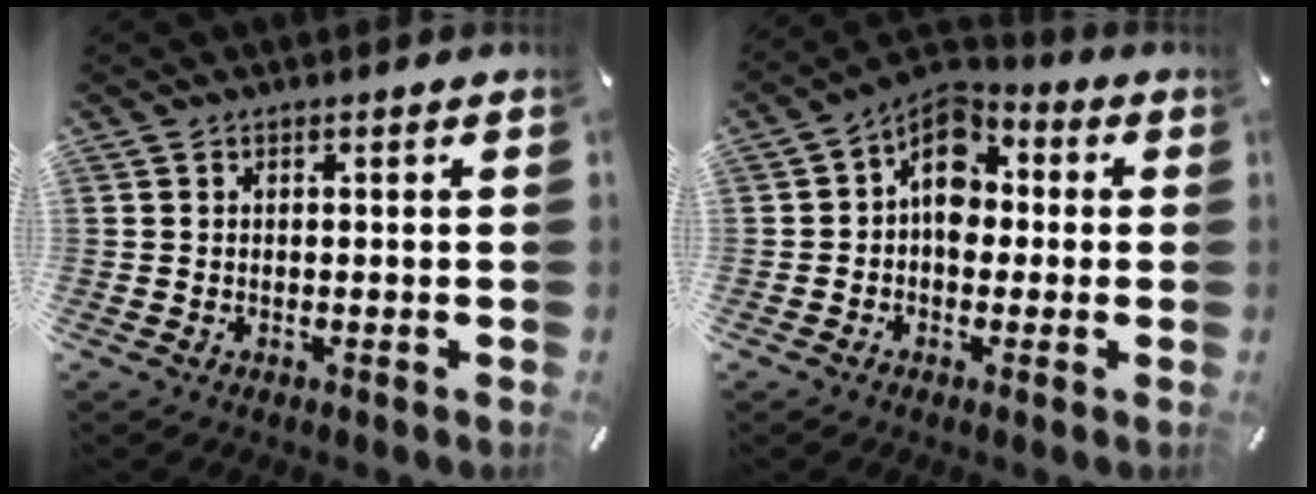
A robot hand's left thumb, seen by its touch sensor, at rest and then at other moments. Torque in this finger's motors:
{"motor_torque": [0.31, 0.34, 0.22, -0.15, 0.32]}